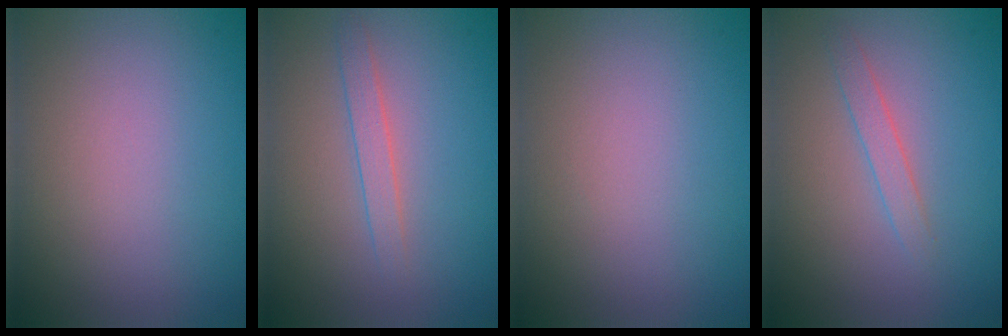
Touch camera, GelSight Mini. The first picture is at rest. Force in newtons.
{"total": 1.5, "press": 1.5, "slide": 0.1}
{"total": 0.0}
{"total": 1.3, "press": 1.3, "slide": 0.0}